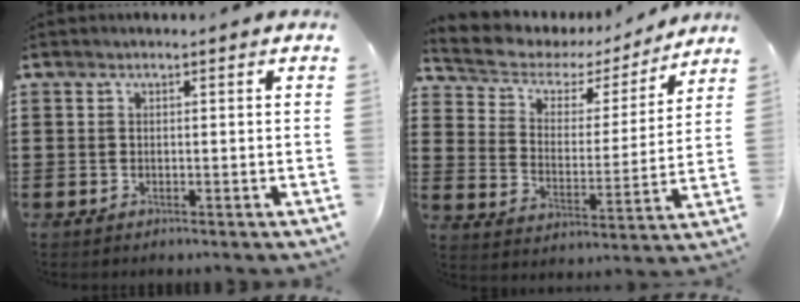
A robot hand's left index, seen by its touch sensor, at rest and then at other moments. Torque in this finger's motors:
{"motor_torque": [1.06, -1.08, 0.25, 0.04]}